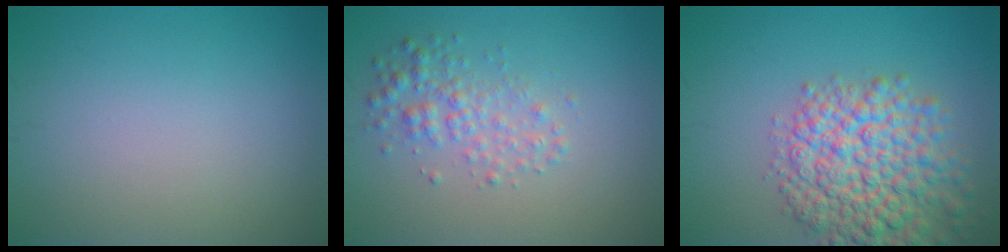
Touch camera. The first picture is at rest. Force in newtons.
{"total": 2.6, "press": 2.6, "slide": 0.0}
{"total": 8.3, "press": 8.3, "slide": 0.3}